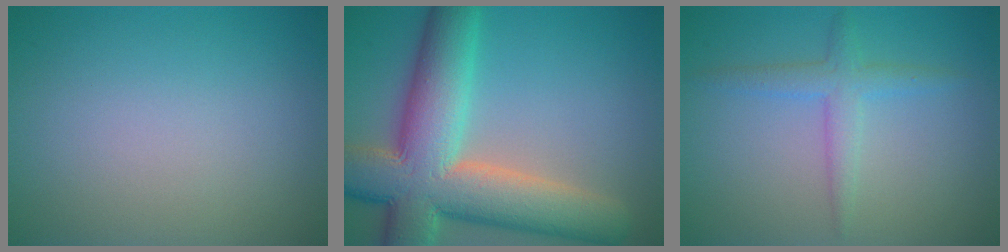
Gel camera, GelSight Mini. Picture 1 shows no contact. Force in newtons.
{"total": 12.5, "press": 12.5, "slide": 1.1}
{"total": 2.5, "press": 2.5, "slide": 0.1}